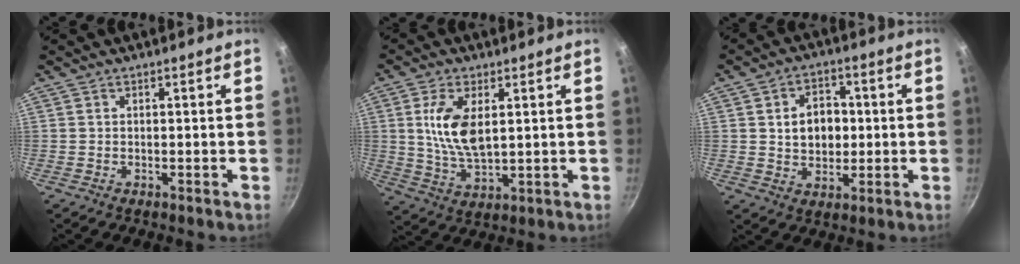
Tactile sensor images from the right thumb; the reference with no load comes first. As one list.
[{"total": 10.2, "force": [2.3, 5.0, 8.6], "torque": [-0.162, -0.014, 0.050]}, {"total": 8.8, "force": [0.8, 6.7, 5.7], "torque": [-0.064, 0.006, 0.014]}]